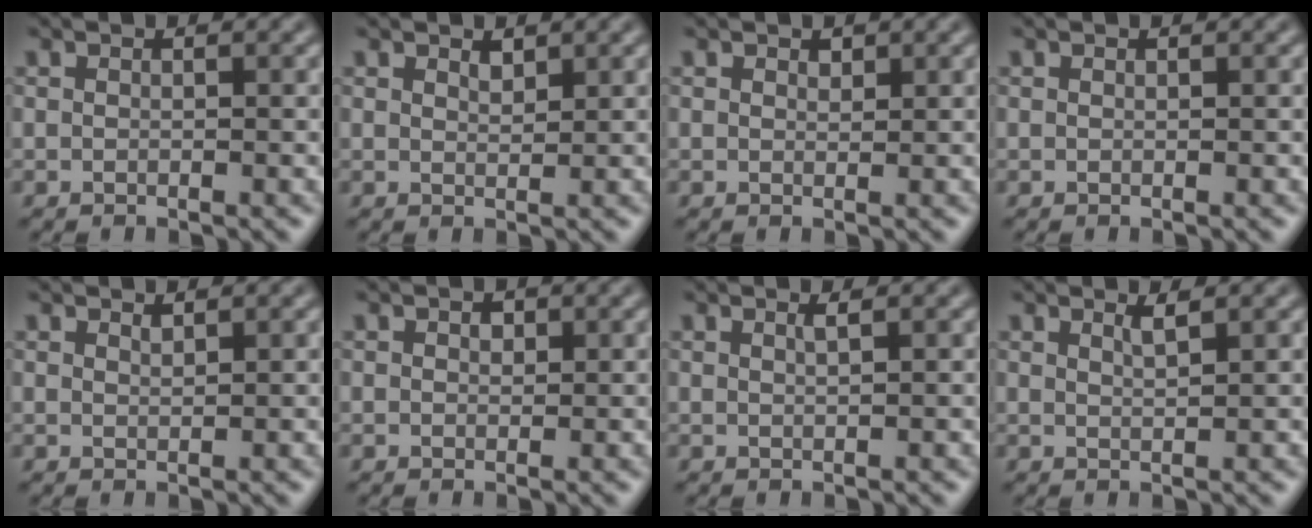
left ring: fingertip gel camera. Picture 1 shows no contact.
{"total": 0.9, "force": [0.8, 0.3, 0.4], "torque": [-0.009, -0.001, 0.015]}
{"total": 0.7, "force": [0.6, 0.3, 0.2], "torque": [-0.003, -0.002, 0.009]}
{"total": 0.0}
{"total": 0.6, "force": [0.6, 0.0, 0.2], "torque": [-0.002, -0.002, 0.012]}
{"total": 0.8, "force": [0.4, 0.5, 0.4], "torque": [-0.006, -0.001, 0.004]}
{"total": 0.8, "force": [0.5, 0.2, 0.6], "torque": [-0.005, 0.001, 0.007]}
{"total": 1.2, "force": [0.9, 0.2, 0.7], "torque": [-0.006, 0.001, 0.012]}